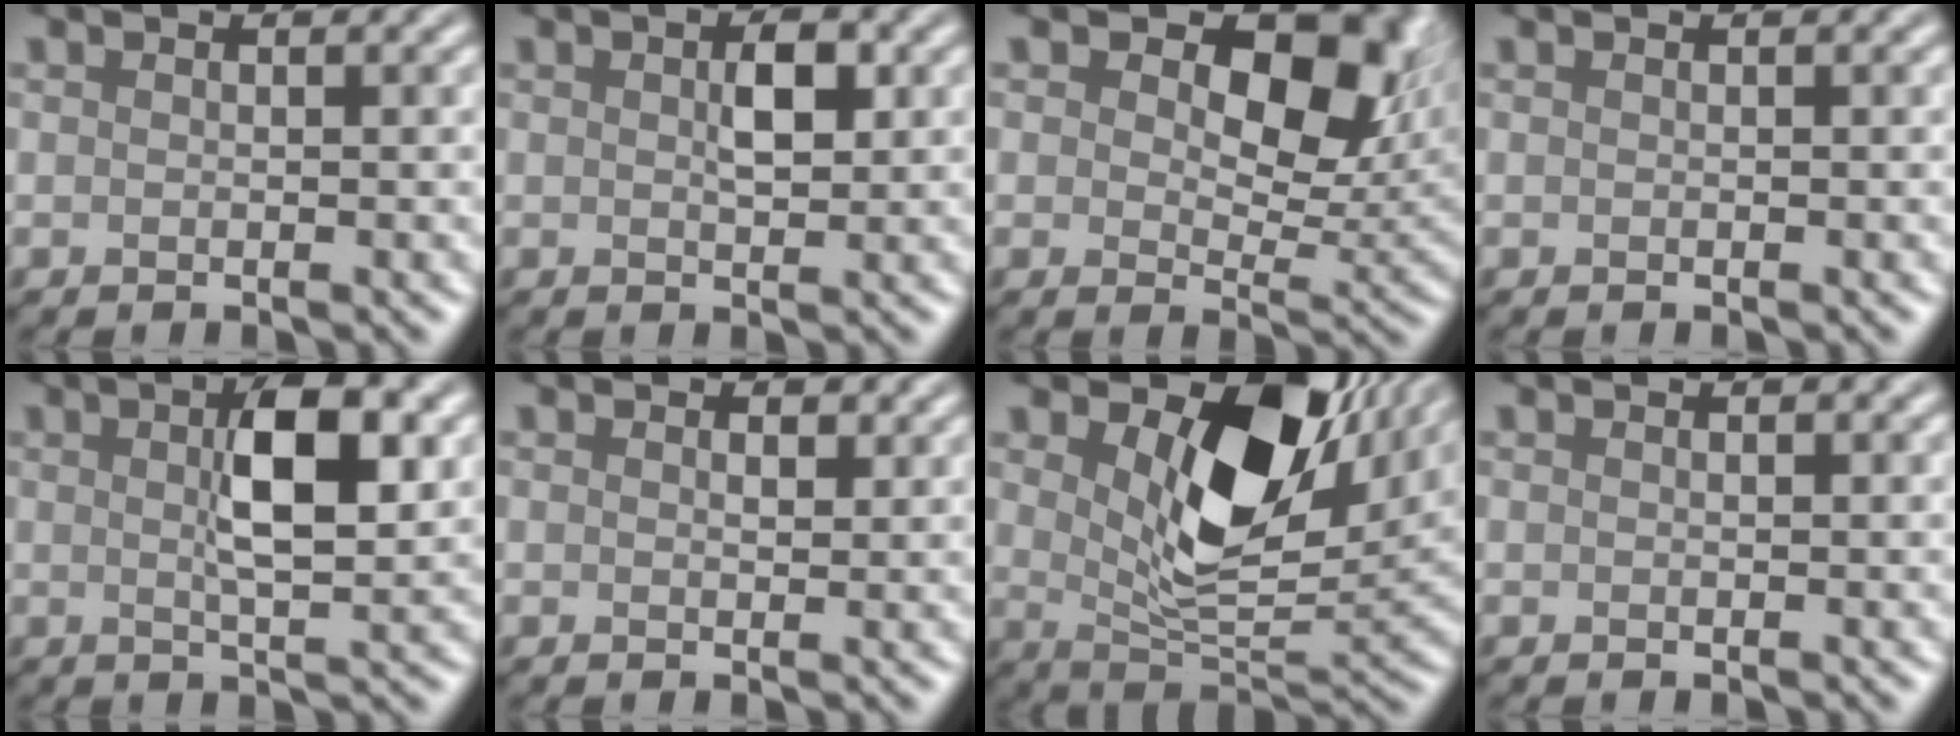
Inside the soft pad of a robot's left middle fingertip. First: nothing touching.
{"total": 2.5, "force": [0.6, 1.1, 2.2], "torque": [-0.037, 0.002, 0.009]}
{"total": 11.4, "force": [4.1, 6.6, 8.4], "torque": [-0.112, -0.006, 0.066]}
{"total": 0.0}
{"total": 6.1, "force": [1.3, 1.8, 5.7], "torque": [-0.093, 0.006, 0.020]}
{"total": 1.0, "force": [0.6, 0.6, 0.6], "torque": [-0.006, -0.004, 0.008]}
{"total": 10.9, "force": [3.9, 5.9, 8.2], "torque": [-0.141, -0.014, 0.066]}
{"total": 0.0}